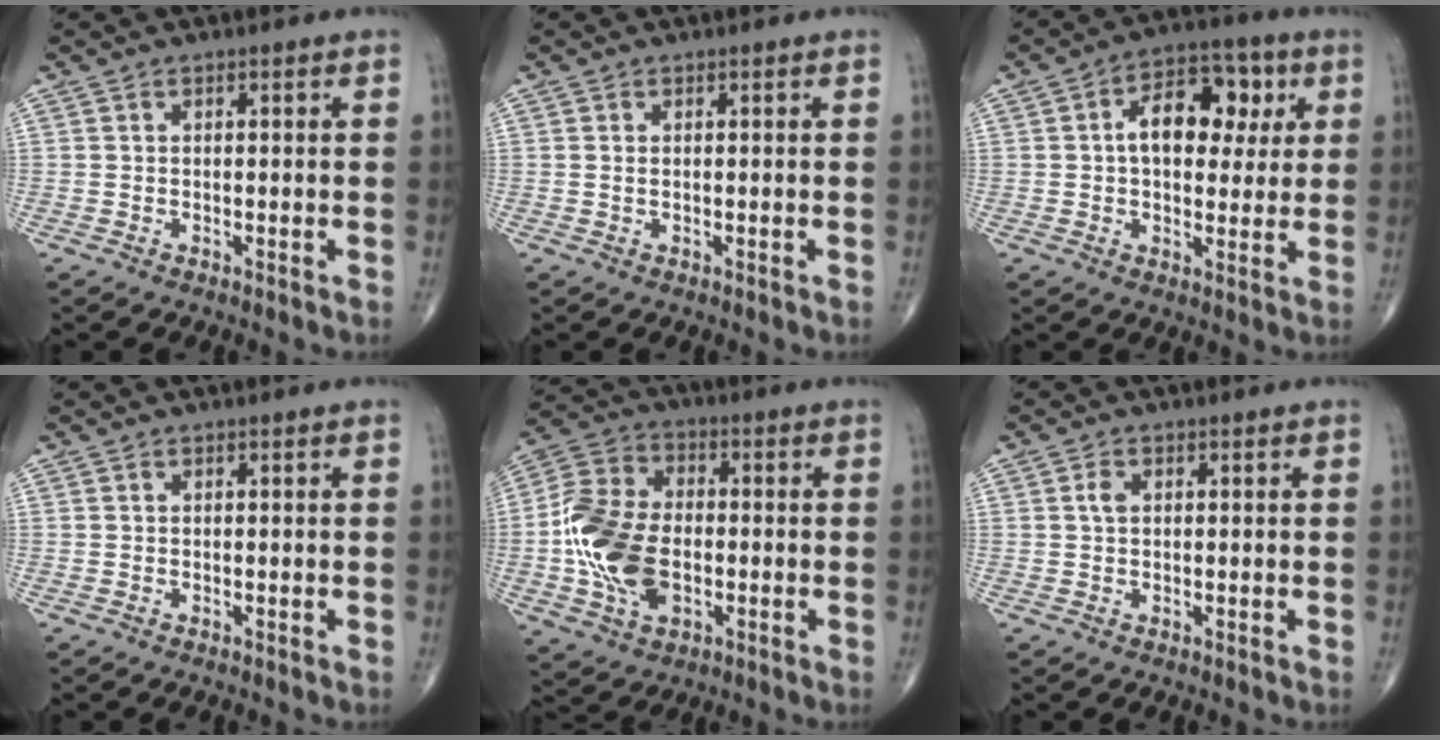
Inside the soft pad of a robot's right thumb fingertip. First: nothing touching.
{"total": 0.6, "force": [0.1, 0.4, 0.5], "torque": [-0.014, 0.003, 0.005]}
{"total": 12.8, "force": [2.6, 7.9, 9.7], "torque": [-0.110, 0.015, 0.033]}
{"total": 0.0}
{"total": 15.9, "force": [-2.1, 10.2, 12.0], "torque": [-0.232, 0.017, -0.039]}
{"total": 1.7, "force": [0.4, 1.2, 1.2], "torque": [-0.024, 0.004, 0.006]}